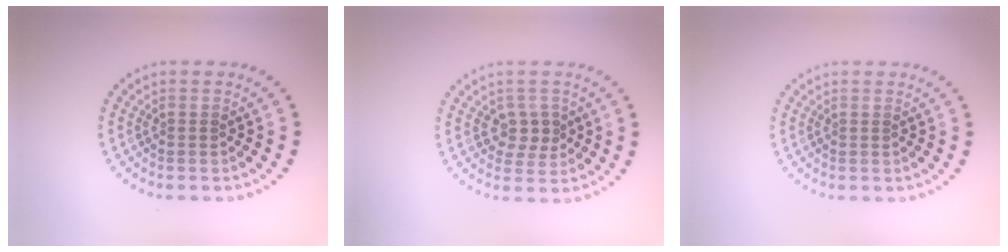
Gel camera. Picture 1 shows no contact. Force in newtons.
{"total": 2.2, "press": 2.1, "slide": 0.6}
{"total": 0.0}